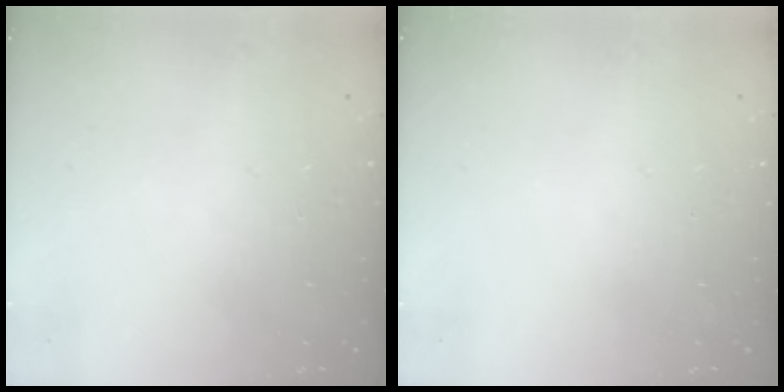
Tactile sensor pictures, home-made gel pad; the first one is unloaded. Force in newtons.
{"total": 0.0}